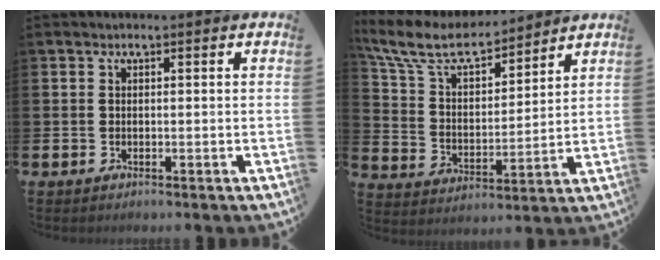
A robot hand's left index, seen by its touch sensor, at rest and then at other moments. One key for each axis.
{"total": 8.4, "fx": 7.5, "fy": 2.5, "fz": 2.9, "tx": -0.094, "ty": -0.047, "tz": 0.133}